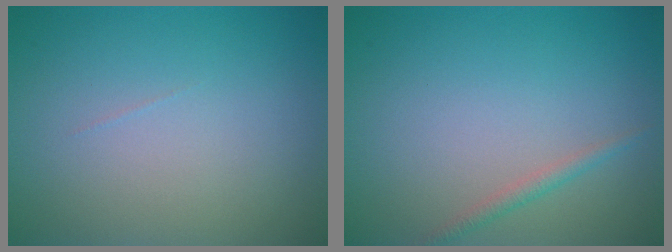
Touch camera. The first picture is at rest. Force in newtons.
{"total": 1.1, "press": 1.1, "slide": 0.0}